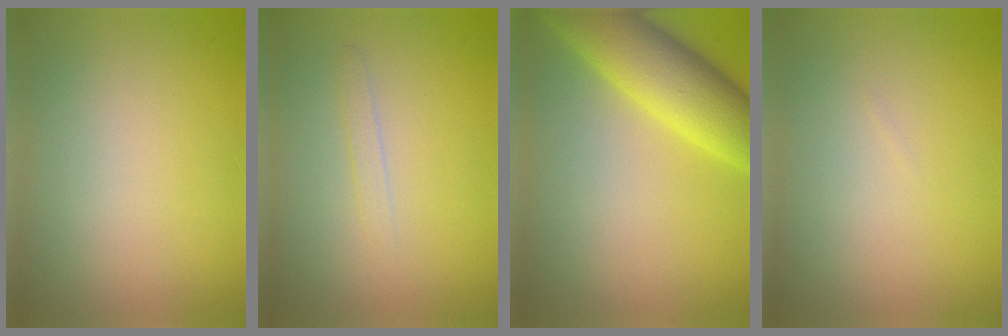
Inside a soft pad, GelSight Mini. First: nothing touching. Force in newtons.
{"total": 0.9, "press": 0.9, "slide": 0.1}
{"total": 7.2, "press": 7.2, "slide": 0.2}
{"total": 0.0}